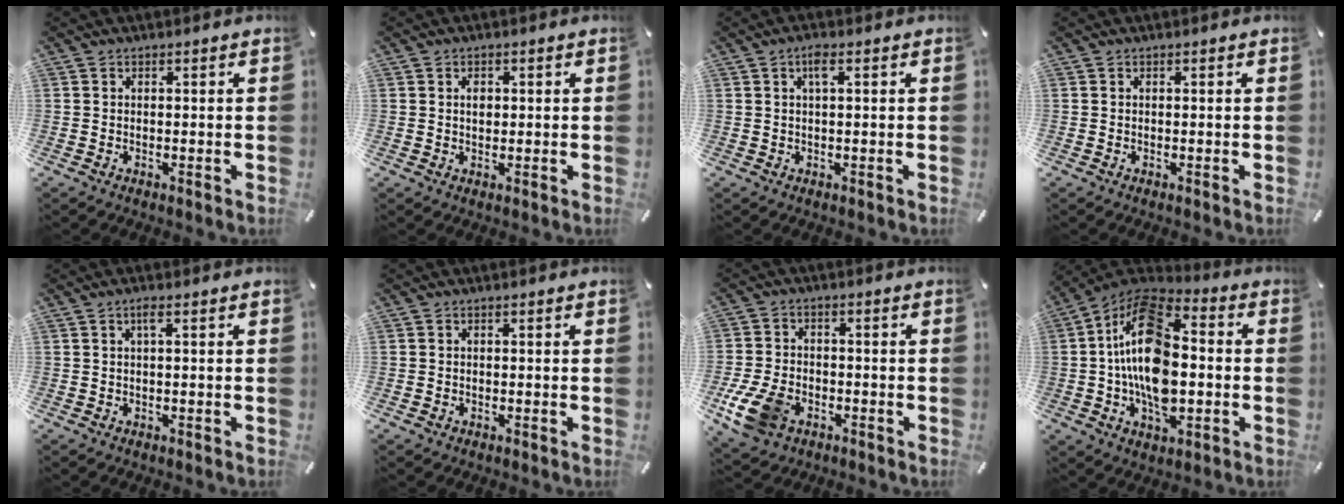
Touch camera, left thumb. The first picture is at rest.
{"total": 2.1, "force": [0.4, 1.5, 1.4], "torque": [-0.015, -0.002, 0.003]}
{"total": 2.8, "force": [0.8, 0.7, 2.5], "torque": [-0.053, 0.006, 0.012]}
{"total": 0.0}
{"total": 2.2, "force": [0.4, 0.3, 2.1], "torque": [-0.042, 0.003, 0.006]}
{"total": 0.6, "force": [-0.2, 0.5, 0.3], "torque": [-0.005, 0.002, -0.005]}
{"total": 10.5, "force": [-4.5, 7.2, 6.3], "torque": [-0.143, 0.014, -0.079]}
{"total": 19.2, "force": [-1.3, 11.5, 15.3], "torque": [-0.318, 0.007, -0.026]}